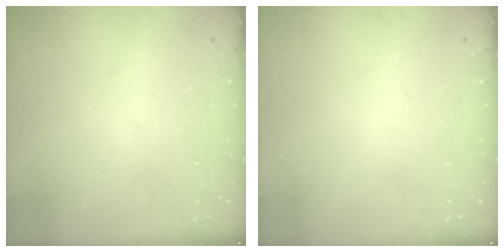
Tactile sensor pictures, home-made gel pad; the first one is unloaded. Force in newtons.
{"total": 0.0}